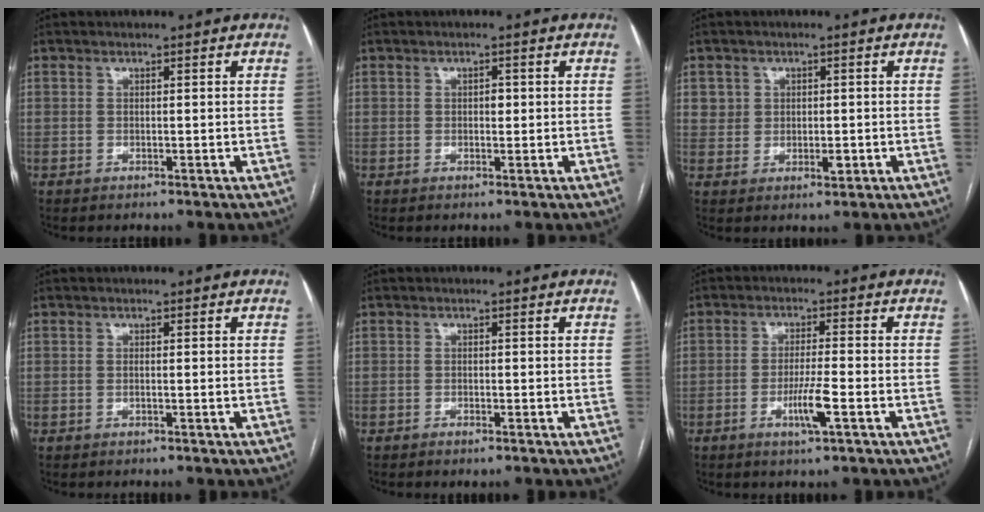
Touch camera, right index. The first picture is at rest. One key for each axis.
{"total": 1.2, "fx": 0.1, "fy": 0.7, "fz": 1.0, "tx": -0.012, "ty": 0.003, "tz": 0.000}
{"total": 3.2, "fx": 0.4, "fy": 2.9, "fz": 1.5, "tx": -0.017, "ty": 0.003, "tz": 0.008}
{"total": 0.7, "fx": 0.0, "fy": 0.0, "fz": 0.7, "tx": -0.016, "ty": -0.002, "tz": 0.001}
{"total": 0.9, "fx": -0.7, "fy": 0.2, "fz": 0.6, "tx": -0.011, "ty": -0.001, "tz": -0.009}
{"total": 5.2, "fx": -2.0, "fy": -0.1, "fz": 4.8, "tx": -0.090, "ty": -0.009, "tz": -0.037}